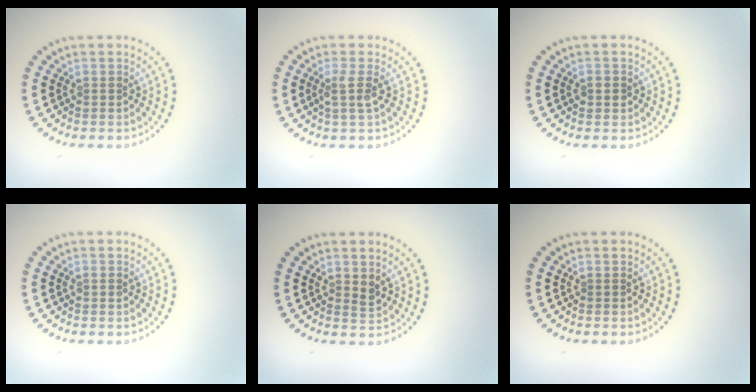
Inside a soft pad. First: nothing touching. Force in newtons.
{"total": 1.8, "press": 1.4, "slide": 1.2}
{"total": 1.1, "press": 1.1, "slide": 0.3}
{"total": 0.5, "press": 0.5, "slide": 0.1}
{"total": 1.0, "press": 0.9, "slide": 0.5}
{"total": 0.0}